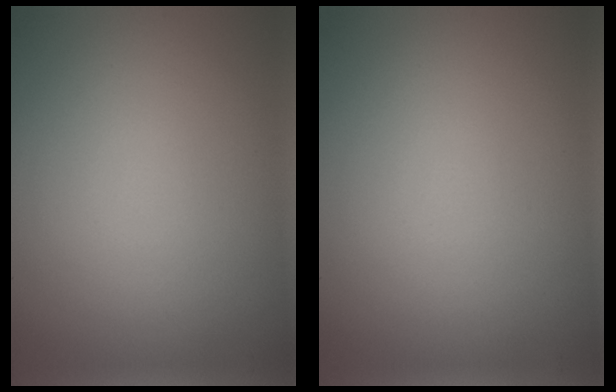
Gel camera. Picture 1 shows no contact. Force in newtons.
{"total": 0.0}